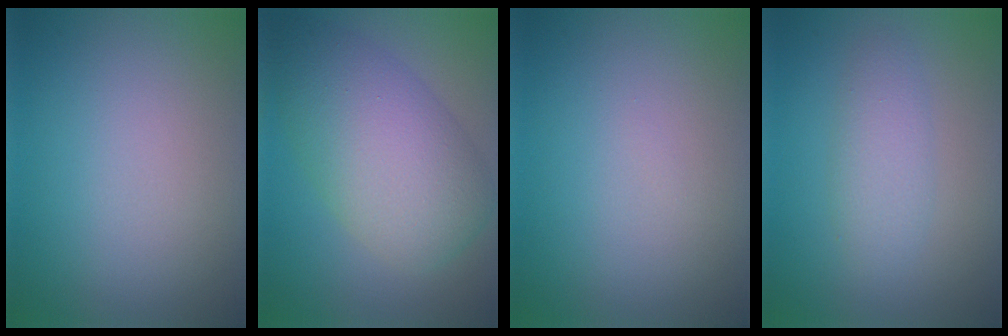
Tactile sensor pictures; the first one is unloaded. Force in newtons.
{"total": 7.8, "press": 7.8, "slide": 0.5}
{"total": 0.0}
{"total": 2.3, "press": 2.3, "slide": 0.1}